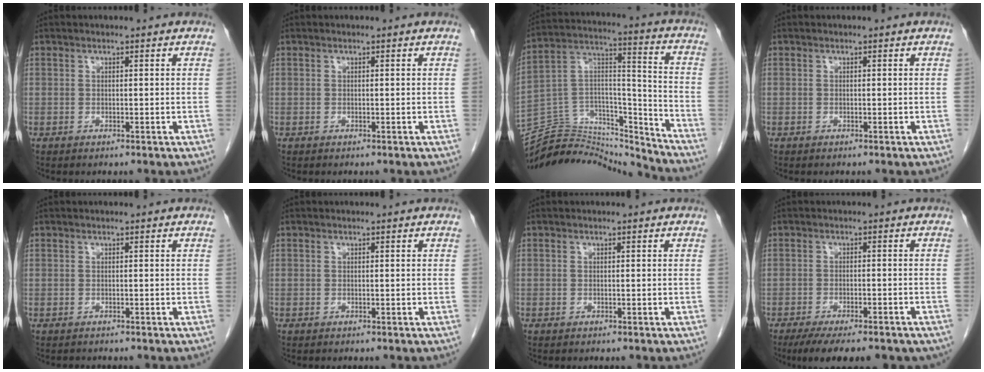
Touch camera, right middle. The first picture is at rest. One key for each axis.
{"total": 0.0}
{"total": 21.0, "fx": -20.4, "fy": 3.8, "fz": 3.3, "tx": -0.072, "ty": 0.050, "tz": -0.332}
{"total": 0.0}
{"total": 0.8, "fx": -0.8, "fy": 0.2, "fz": 0.1, "tx": -0.013, "ty": -0.004, "tz": -0.011}
{"total": 0.0}
{"total": 0.0}
{"total": 12.5, "fx": -9.8, "fy": 3.3, "fz": 7.0, "tx": -0.106, "ty": -0.012, "tz": -0.132}